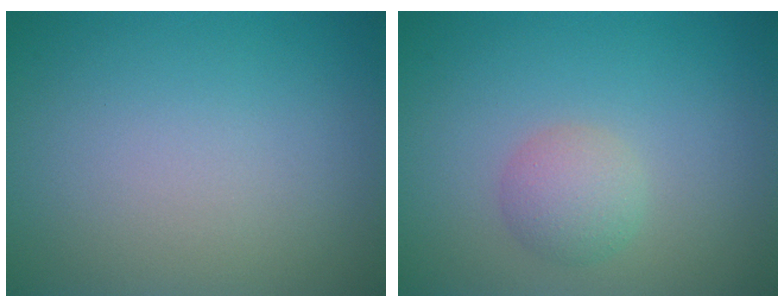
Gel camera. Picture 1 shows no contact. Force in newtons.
{"total": 2.3, "press": 2.3, "slide": 0.1}